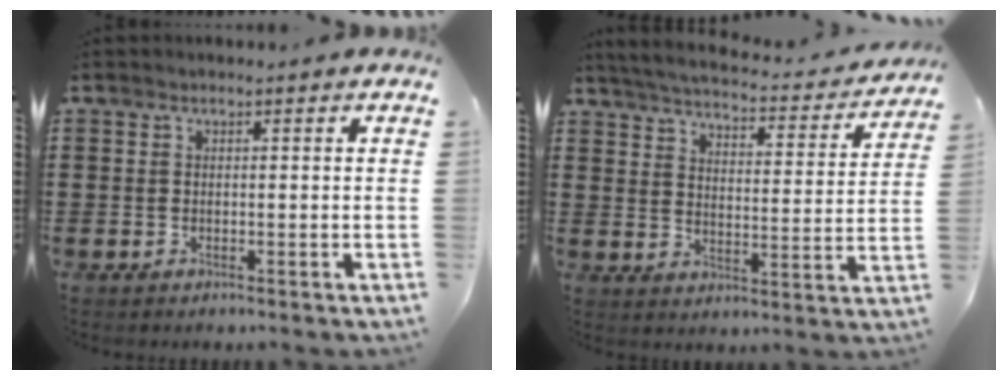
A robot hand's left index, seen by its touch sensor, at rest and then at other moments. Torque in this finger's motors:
{"motor_torque": [2.14, 0.00, 0.31, 0.05]}